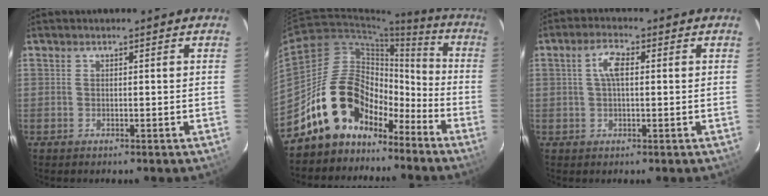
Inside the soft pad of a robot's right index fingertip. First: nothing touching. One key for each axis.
{"total": 16.1, "fx": -11.2, "fy": 10.0, "fz": 5.9, "tx": -0.110, "ty": 0.042, "tz": -0.177}
{"total": 4.0, "fx": 0.7, "fy": 1.6, "fz": 3.6, "tx": -0.073, "ty": 0.011, "tz": 0.013}